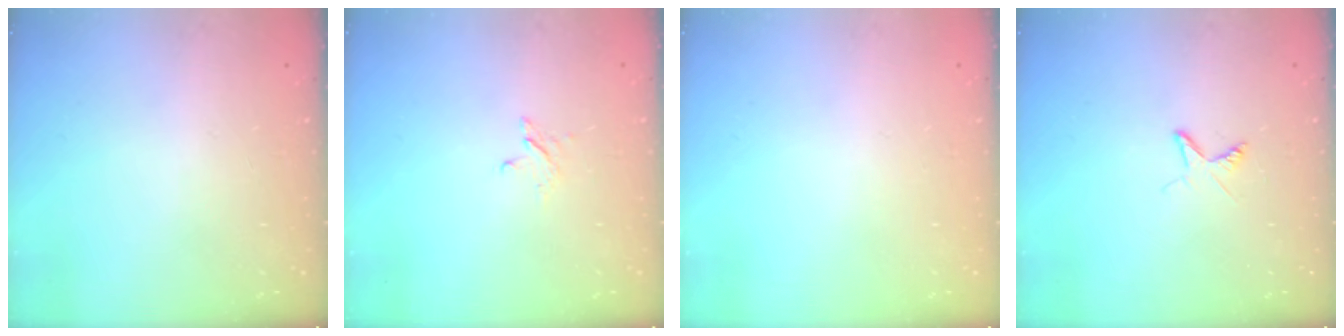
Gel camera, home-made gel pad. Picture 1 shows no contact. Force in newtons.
{"total": 2.8, "press": 2.8, "slide": 0.3}
{"total": 0.0}
{"total": 3.8, "press": 3.8, "slide": 0.4}